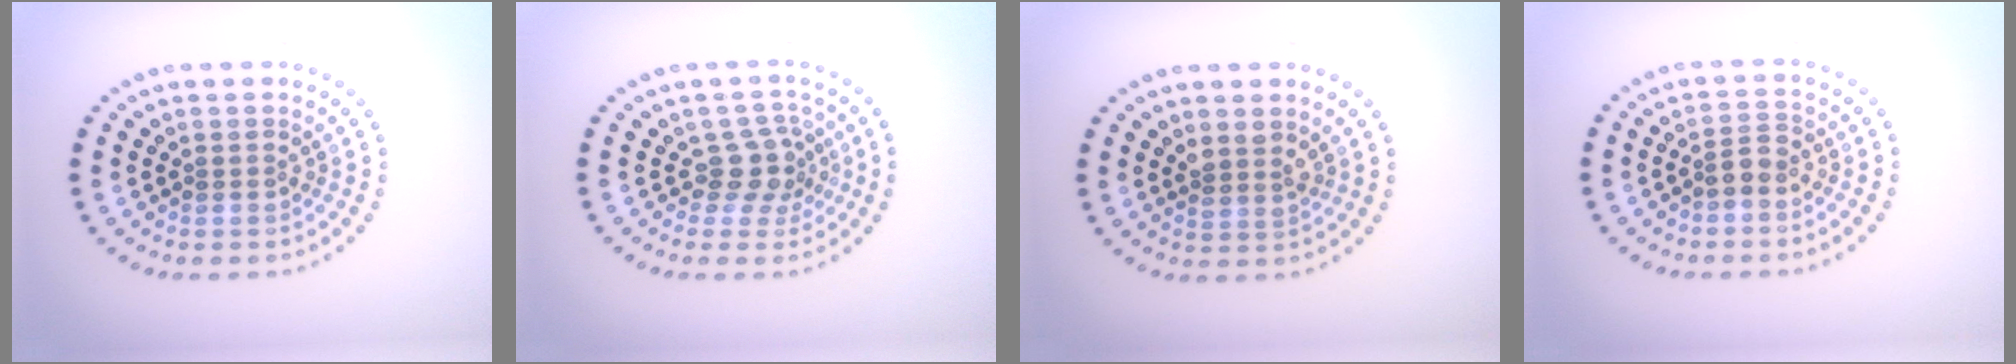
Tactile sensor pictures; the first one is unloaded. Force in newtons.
{"total": 2.7, "press": 2.0, "slide": 1.8}
{"total": 1.7, "press": 1.4, "slide": 1.0}
{"total": 1.7, "press": 1.4, "slide": 0.9}